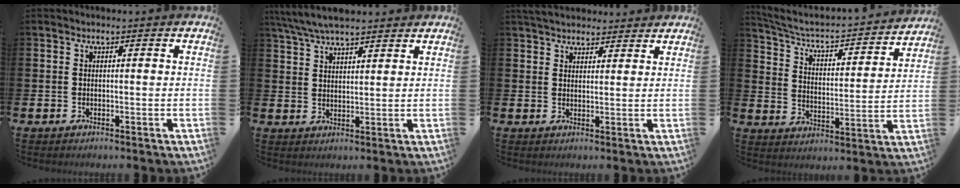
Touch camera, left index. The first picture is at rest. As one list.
[{"total": 6.1, "force": [5.6, 1.1, 2.1], "torque": [-0.058, -0.013, 0.104]}, {"total": 3.9, "force": [3.7, 1.0, 0.4], "torque": [-0.013, -0.013, 0.070]}, {"total": 4.9, "force": [4.2, 1.3, 2.1], "torque": [-0.064, -0.039, 0.061]}]